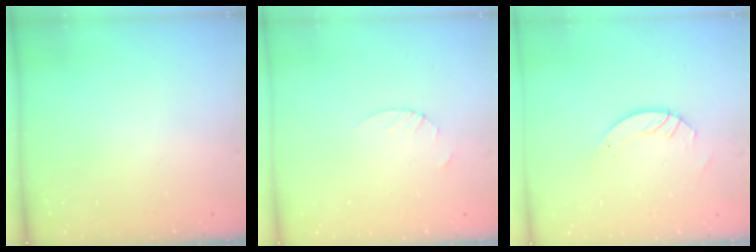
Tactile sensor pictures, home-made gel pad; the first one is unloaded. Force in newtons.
{"total": 1.8, "press": 1.8, "slide": 0.2}
{"total": 3.2, "press": 3.2, "slide": 0.2}